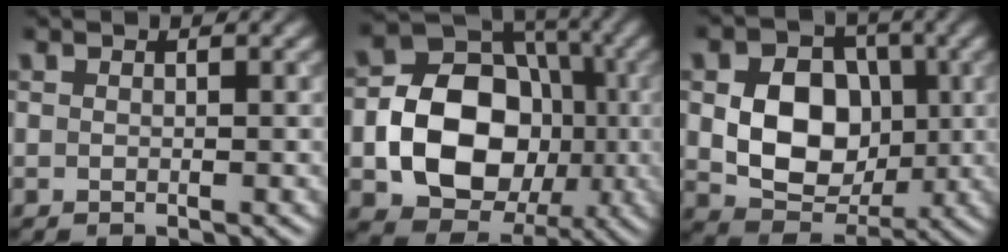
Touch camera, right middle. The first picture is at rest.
{"total": 11.7, "force": [-2.2, 8.9, 7.2], "torque": [-0.122, 0.002, -0.047]}
{"total": 7.9, "force": [0.1, 6.0, 5.1], "torque": [-0.092, -0.004, -0.001]}